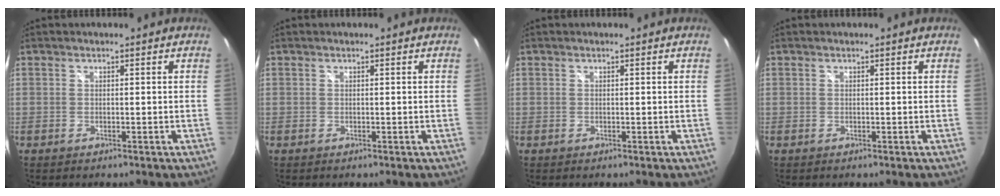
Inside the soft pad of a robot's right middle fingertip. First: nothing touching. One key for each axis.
{"total": 0.0}
{"total": 0.0}
{"total": 0.0}